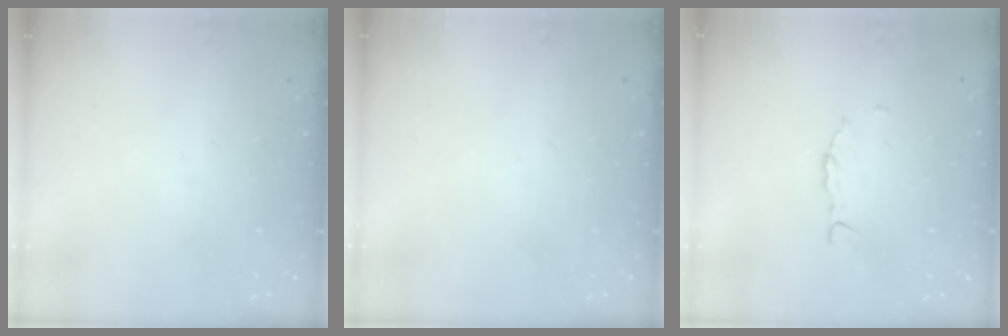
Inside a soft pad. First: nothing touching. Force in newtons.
{"total": 0.0}
{"total": 4.5, "press": 4.5, "slide": 0.4}